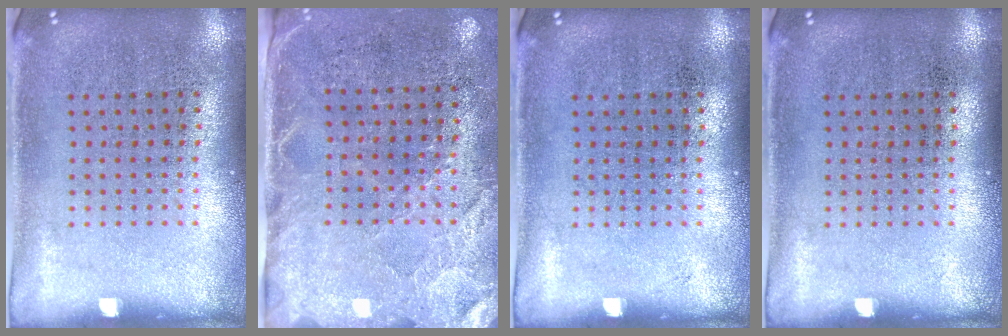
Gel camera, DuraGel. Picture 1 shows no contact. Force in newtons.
{"total": 2.8, "press": 2.4, "slide": 1.3}
{"total": 0.0}
{"total": 0.0}